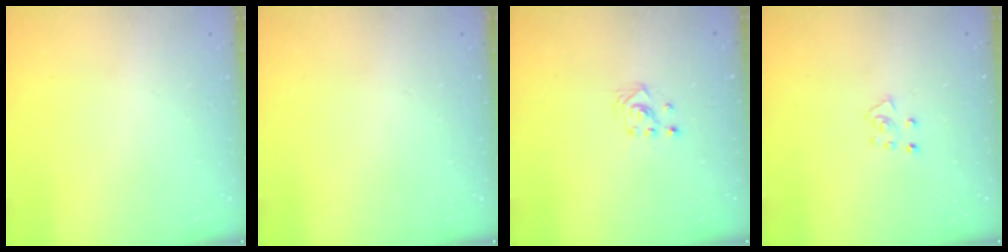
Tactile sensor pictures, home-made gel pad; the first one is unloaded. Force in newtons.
{"total": 0.0}
{"total": 2.2, "press": 2.2, "slide": 0.2}
{"total": 4.2, "press": 4.2, "slide": 0.4}